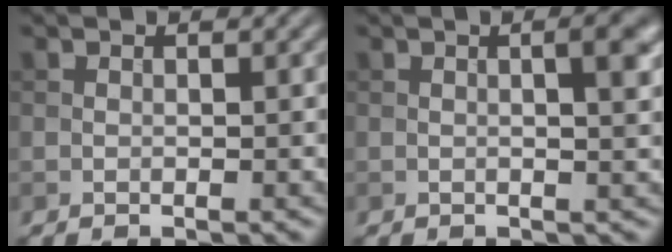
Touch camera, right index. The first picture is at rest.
{"total": 3.8, "force": [0.8, 1.3, 3.5], "torque": [-0.025, 0.014, 0.000]}